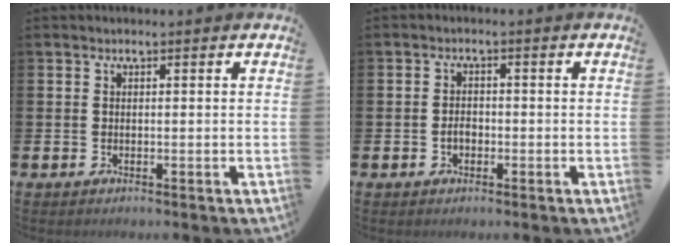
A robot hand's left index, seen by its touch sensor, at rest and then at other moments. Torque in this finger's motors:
{"motor_torque": [0.24, -0.14, 0.06, 0.03]}